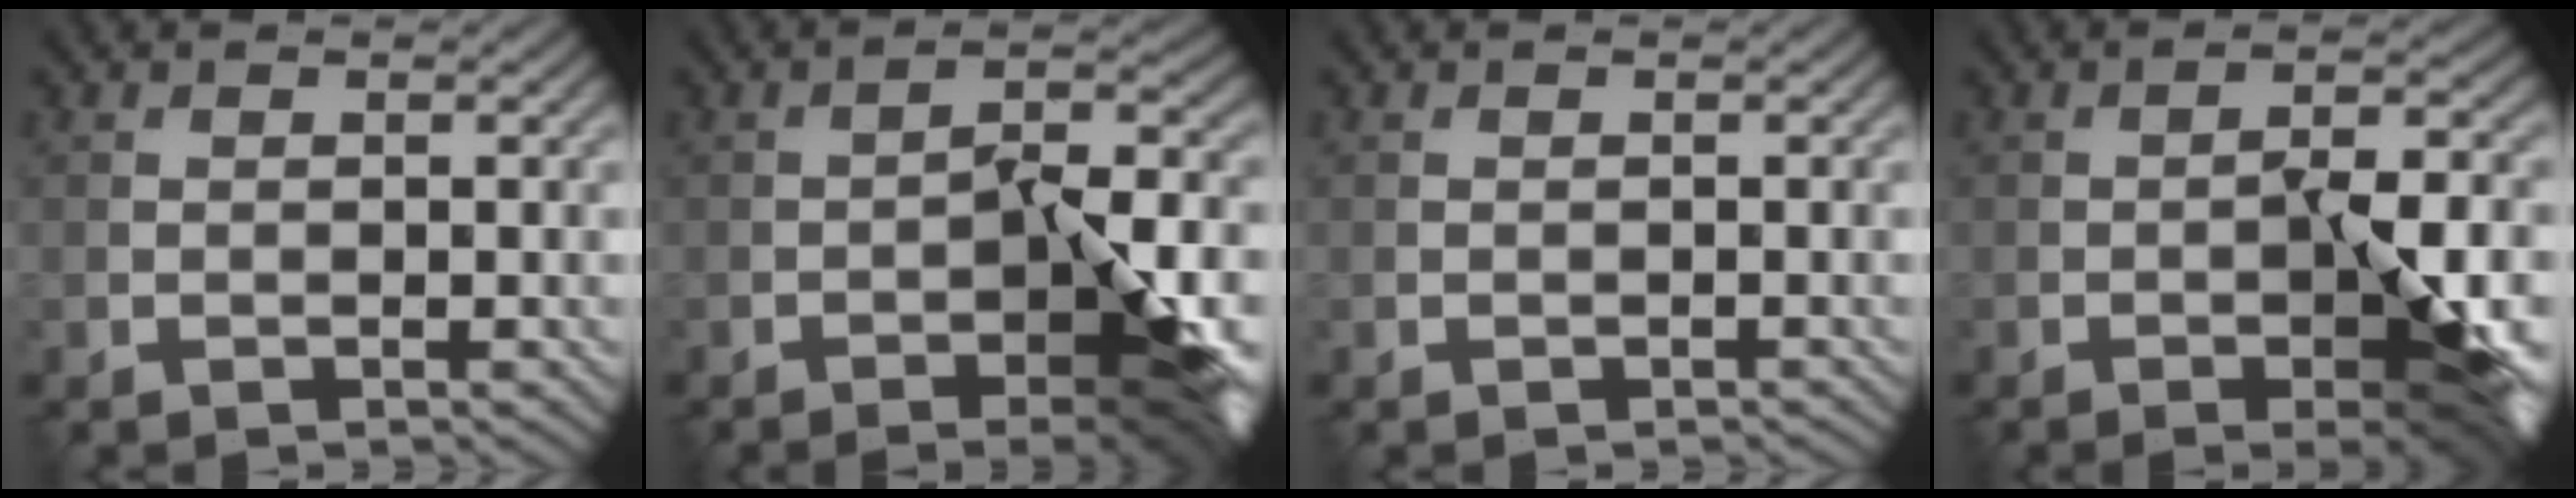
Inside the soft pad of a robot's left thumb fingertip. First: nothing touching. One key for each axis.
{"total": 11.0, "fx": -4.0, "fy": 3.5, "fz": 9.7, "tx": -0.143, "ty": -0.002, "tz": -0.058}
{"total": 0.0}
{"total": 9.6, "fx": -2.9, "fy": 3.0, "fz": 8.6, "tx": -0.128, "ty": -0.004, "tz": -0.040}